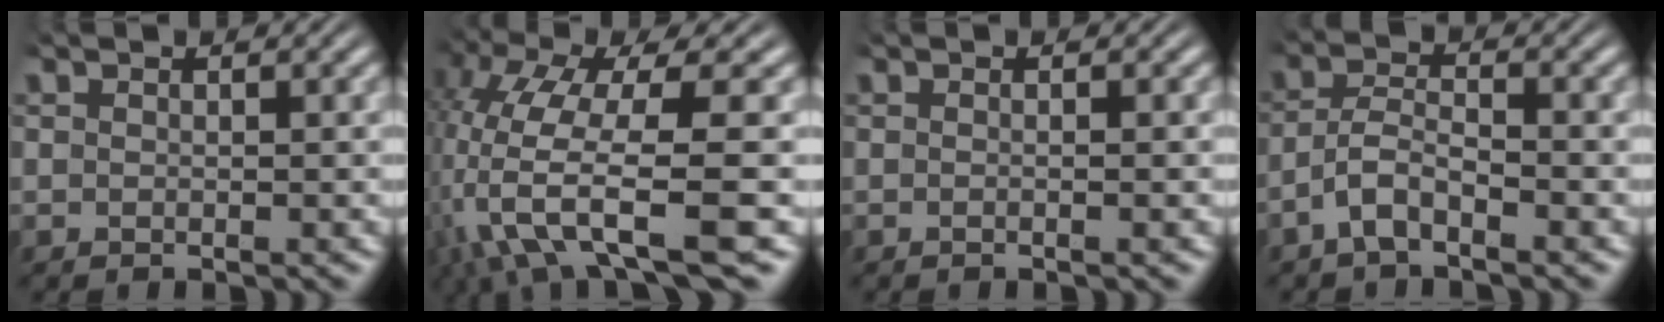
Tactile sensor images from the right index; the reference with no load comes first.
{"total": 10.8, "force": [-3.9, 4.9, 8.8], "torque": [-0.181, -0.042, -0.040]}
{"total": 0.7, "force": [-0.3, -0.2, 0.6], "torque": [-0.011, 0.004, -0.009]}
{"total": 3.4, "force": [-2.2, 1.8, 2.0], "torque": [-0.048, -0.009, -0.038]}